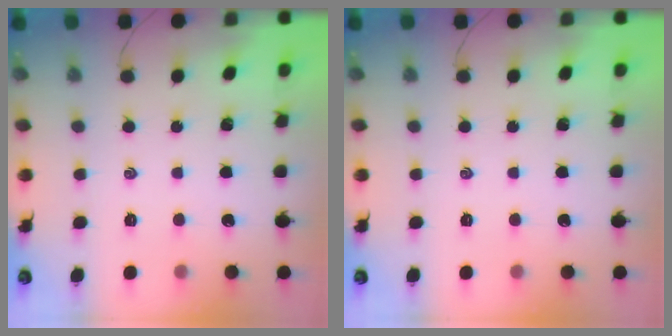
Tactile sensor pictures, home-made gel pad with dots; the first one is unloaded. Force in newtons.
{"total": 0.0}